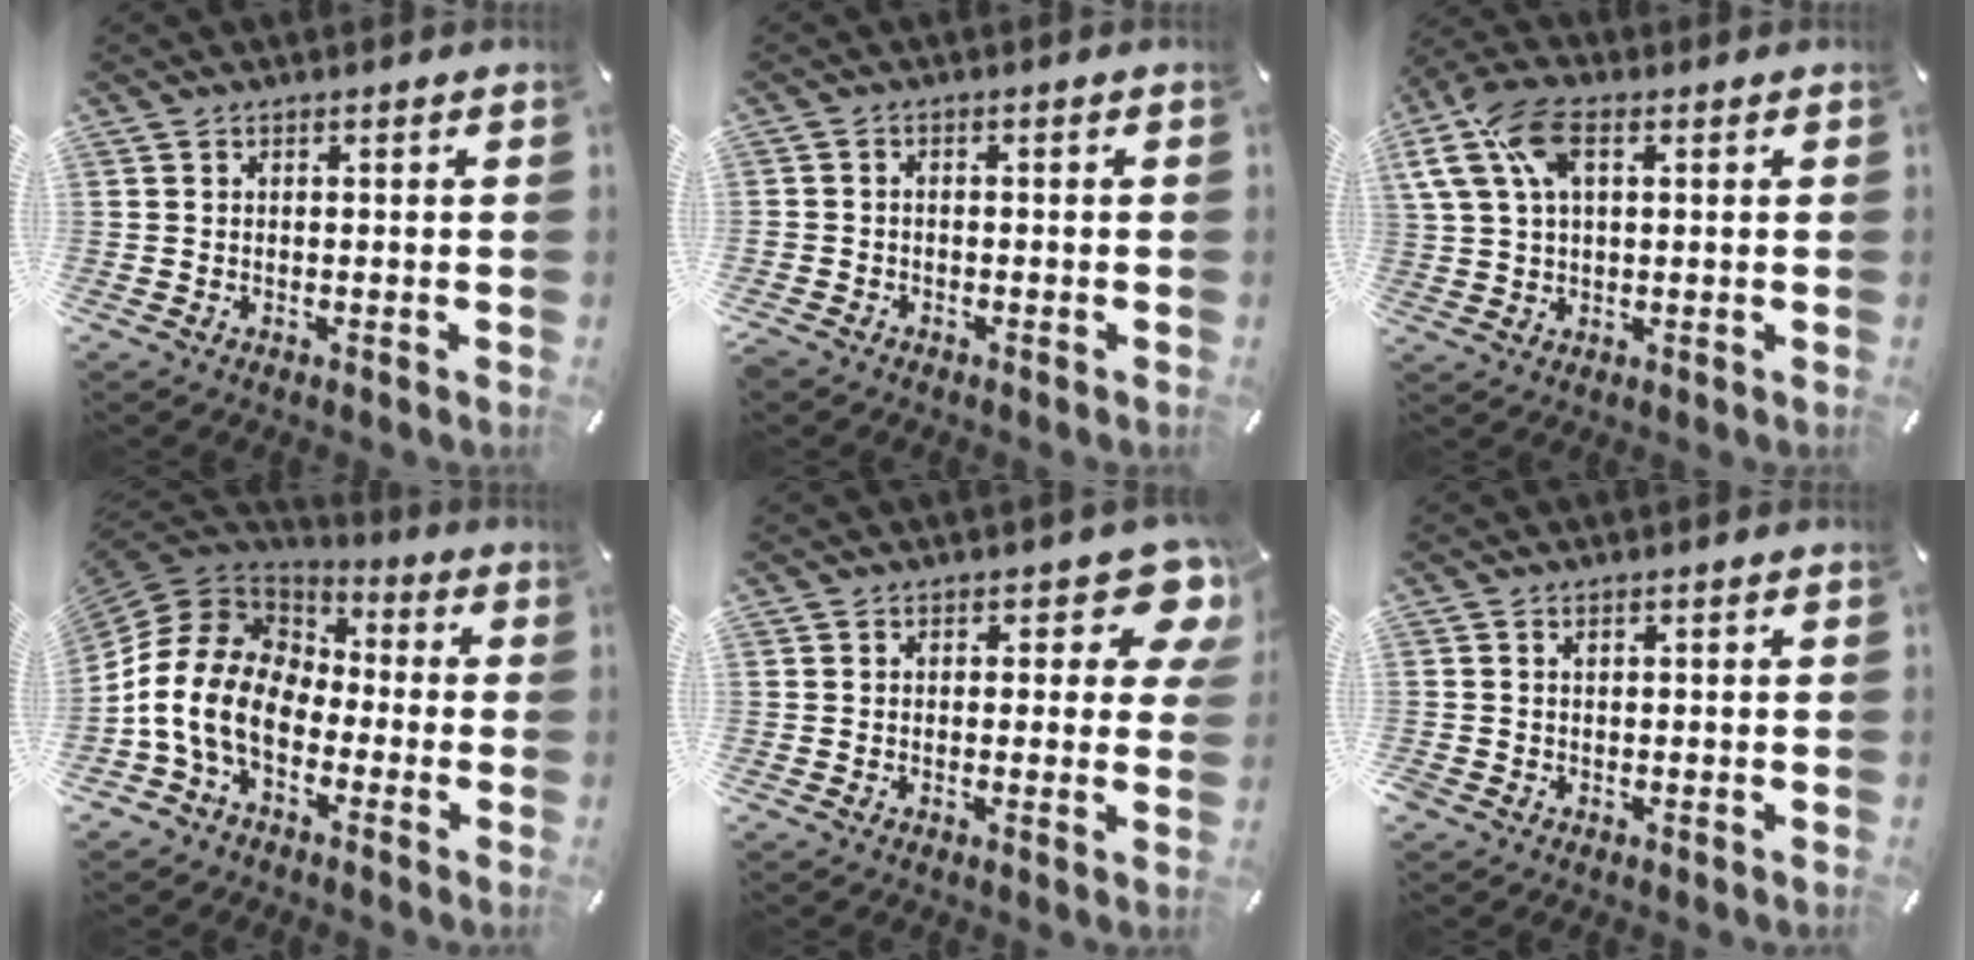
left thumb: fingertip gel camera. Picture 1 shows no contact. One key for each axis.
{"total": 1.8, "fx": -1.4, "fy": 1.1, "fz": 0.3, "tx": -0.005, "ty": 0.009, "tz": -0.030}
{"total": 11.6, "fx": 4.0, "fy": 6.6, "fz": 8.6, "tx": -0.202, "ty": 0.001, "tz": 0.071}
{"total": 14.3, "fx": -5.3, "fy": 10.1, "fz": 8.6, "tx": -0.205, "ty": 0.017, "tz": -0.106}
{"total": 8.4, "fx": 3.8, "fy": 4.0, "fz": 6.2, "tx": -0.061, "ty": -0.022, "tz": 0.059}
{"total": 0.8, "fx": -0.1, "fy": 0.7, "fz": 0.2, "tx": -0.005, "ty": 0.005, "tz": -0.004}